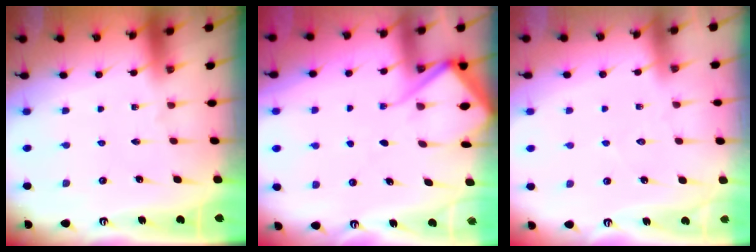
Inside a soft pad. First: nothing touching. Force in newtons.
{"total": 6.4, "press": 6.3, "slide": 0.8}
{"total": 3.0, "press": 3.0, "slide": 0.3}